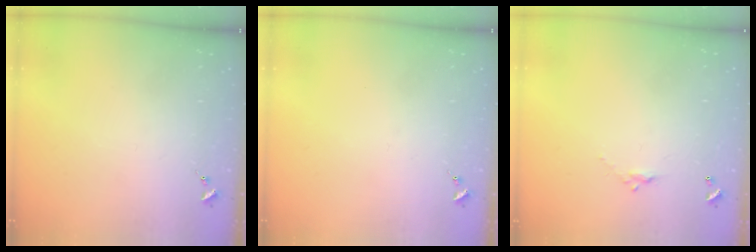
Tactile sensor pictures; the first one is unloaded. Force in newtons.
{"total": 0.0}
{"total": 4.9, "press": 4.9, "slide": 0.2}